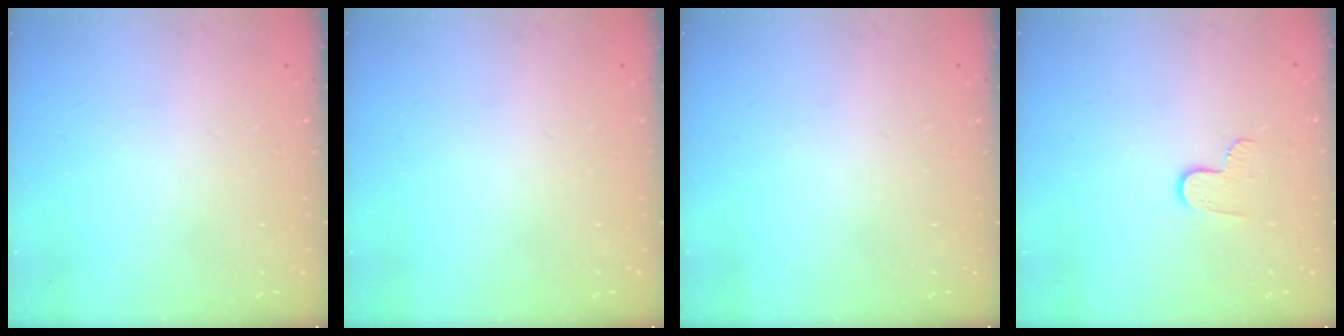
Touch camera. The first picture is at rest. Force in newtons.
{"total": 0.0}
{"total": 0.0}
{"total": 5.2, "press": 5.2, "slide": 0.5}